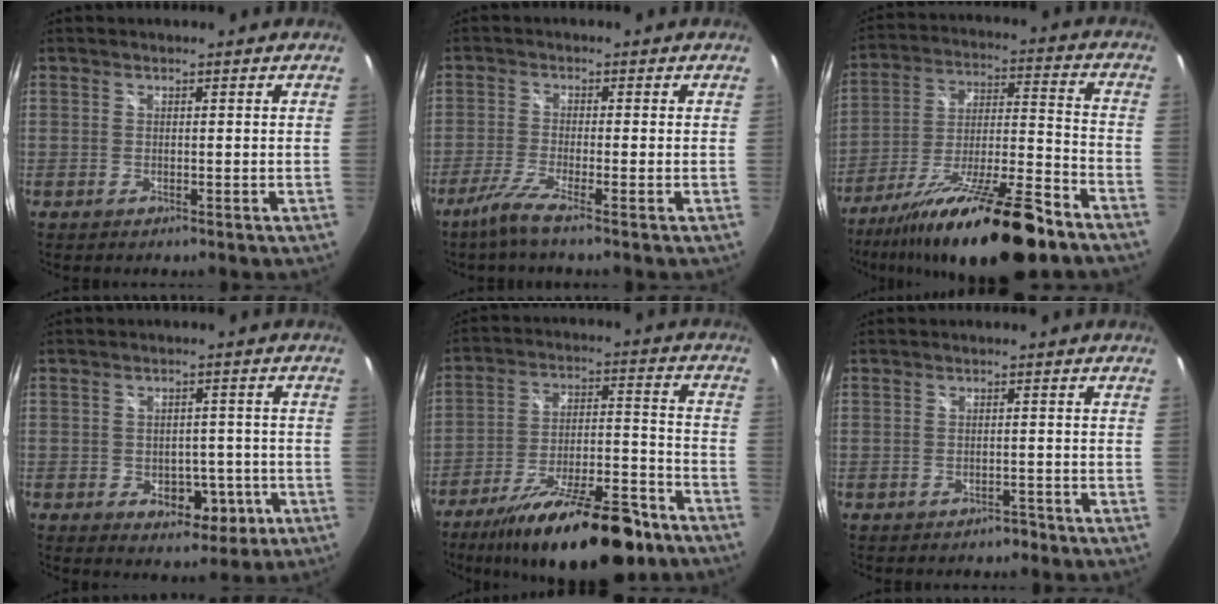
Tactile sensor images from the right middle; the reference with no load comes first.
{"total": 4.7, "force": [-3.4, -0.7, 3.2], "torque": [-0.082, -0.011, -0.071]}
{"total": 23.8, "force": [-17.0, 3.9, 16.1], "torque": [-0.286, -0.036, -0.278]}
{"total": 7.5, "force": [-2.6, 5.5, 4.3], "torque": [-0.073, 0.003, -0.021]}
{"total": 22.4, "force": [-16.4, 6.7, 13.6], "torque": [-0.226, -0.021, -0.246]}
{"total": 1.8, "force": [-1.5, 1.0, 0.4], "torque": [-0.007, -0.001, -0.020]}